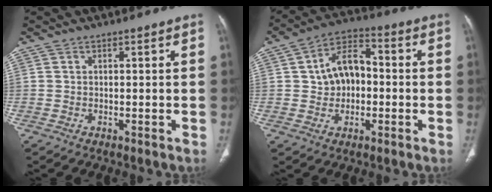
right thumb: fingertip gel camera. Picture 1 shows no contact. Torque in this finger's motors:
{"motor_torque": [-0.17, 0.43, -0.35, 0.07, 0.18]}